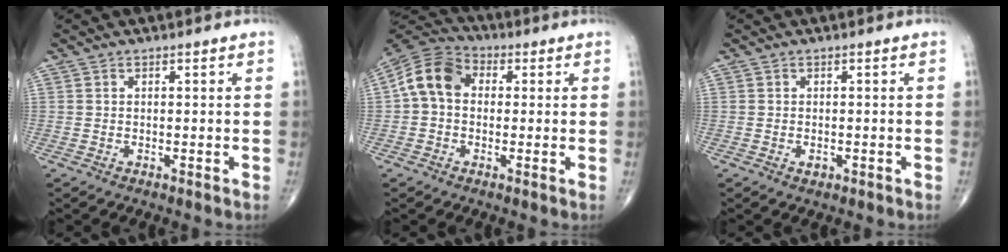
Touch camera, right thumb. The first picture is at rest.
{"total": 9.4, "force": [0.6, 7.1, 6.1], "torque": [-0.106, 0.030, -0.004]}
{"total": 1.1, "force": [-0.5, 0.7, 0.7], "torque": [-0.006, 0.000, -0.006]}